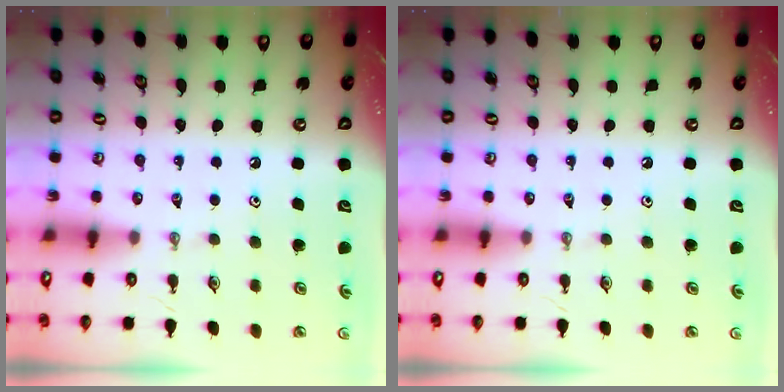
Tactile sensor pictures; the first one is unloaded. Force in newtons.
{"total": 0.0}